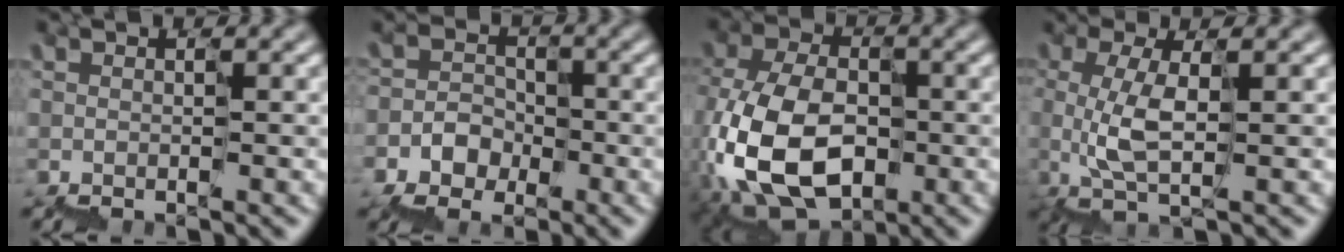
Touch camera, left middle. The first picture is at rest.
{"total": 2.5, "force": [-1.5, 2.0, -0.1], "torque": [-0.001, 0.013, -0.025]}
{"total": 10.2, "force": [-2.5, 7.1, 7.0], "torque": [-0.182, -0.013, -0.032]}
{"total": 2.8, "force": [0.6, 1.1, 2.5], "torque": [-0.057, 0.004, 0.020]}